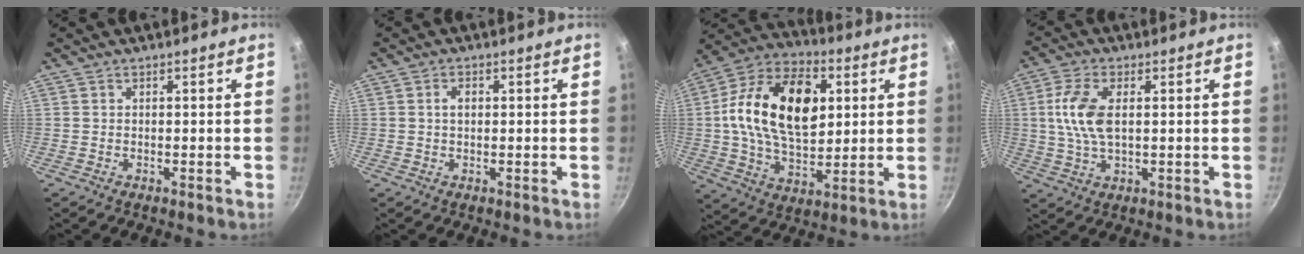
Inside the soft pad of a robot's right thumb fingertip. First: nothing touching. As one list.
[{"total": 1.9, "force": [0.3, 1.3, 1.4], "torque": [-0.020, 0.005, 0.005]}, {"total": 22.3, "force": [4.1, 13.7, 17.0], "torque": [-0.275, 0.006, 0.059]}, {"total": 8.9, "force": [1.3, 4.5, 7.6], "torque": [-0.153, 0.005, 0.022]}]